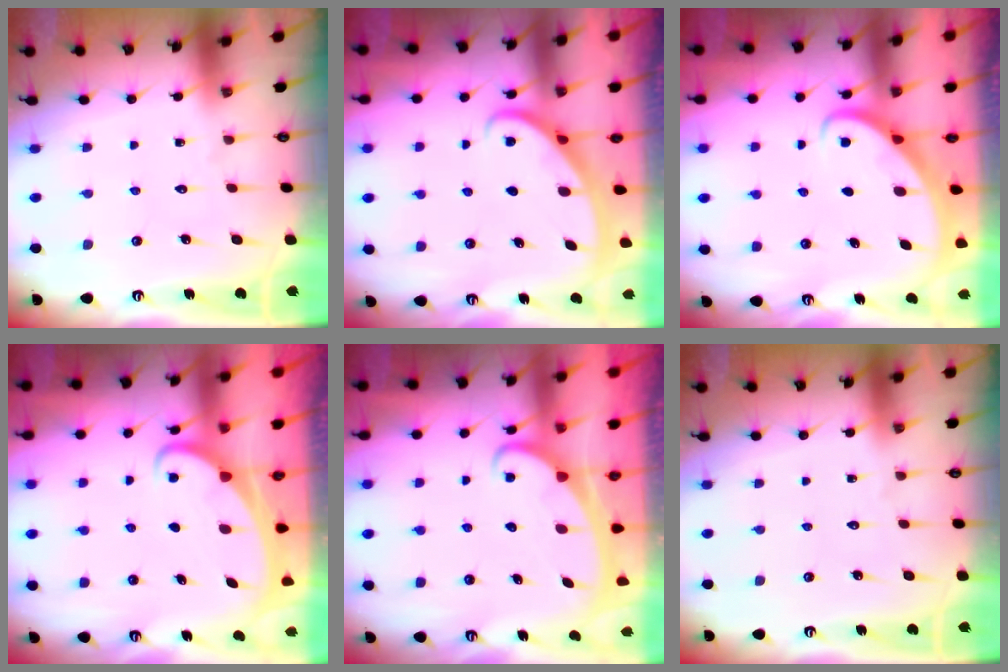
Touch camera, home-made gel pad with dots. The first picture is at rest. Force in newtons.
{"total": 3.1, "press": 3.1, "slide": 0.1}
{"total": 2.9, "press": 2.9, "slide": 0.2}
{"total": 2.1, "press": 2.0, "slide": 0.3}
{"total": 2.4, "press": 2.4, "slide": 0.3}
{"total": 0.0}